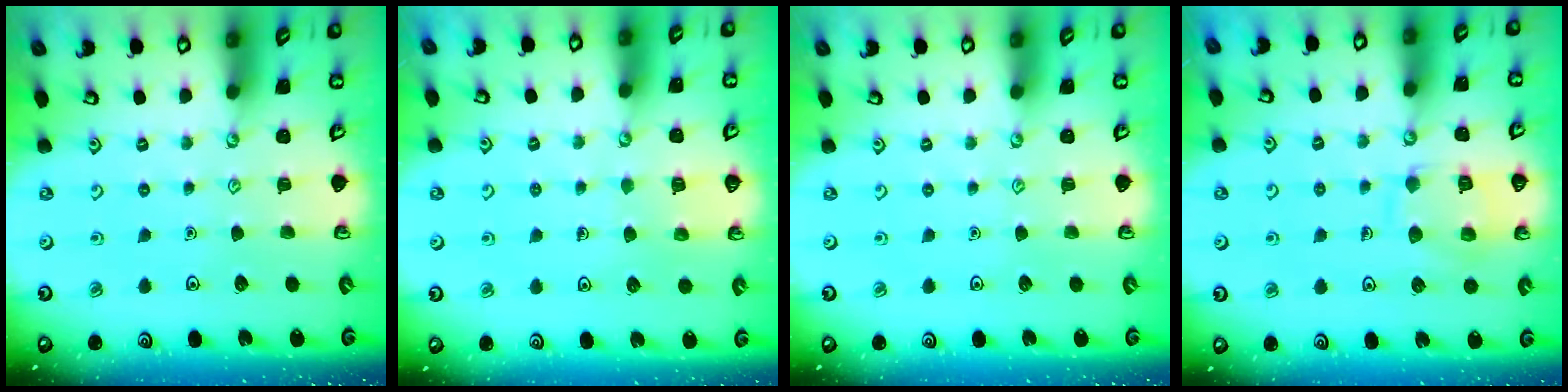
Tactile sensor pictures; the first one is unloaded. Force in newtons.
{"total": 3.9, "press": 3.9, "slide": 0.3}
{"total": 0.0}
{"total": 11.6, "press": 11.6, "slide": 1.1}